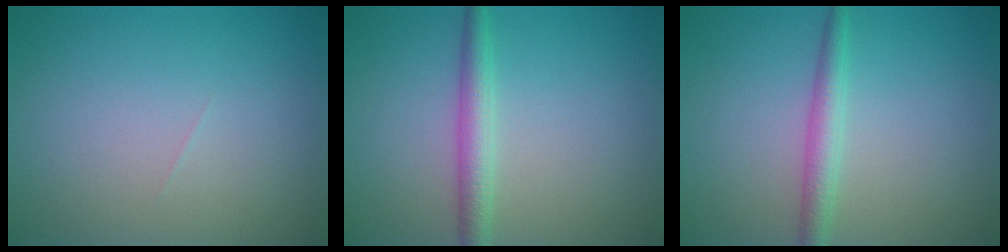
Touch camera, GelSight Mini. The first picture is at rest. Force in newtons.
{"total": 2.7, "press": 2.7, "slide": 0.0}
{"total": 2.4, "press": 2.4, "slide": 0.0}